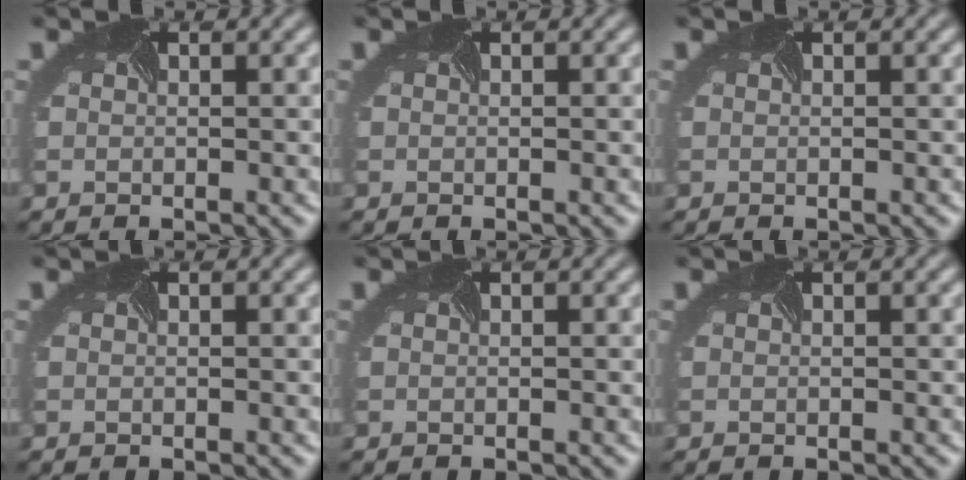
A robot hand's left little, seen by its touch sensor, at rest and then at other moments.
{"total": 0.0}
{"total": 0.0}
{"total": 0.0}
{"total": 0.0}
{"total": 0.0}